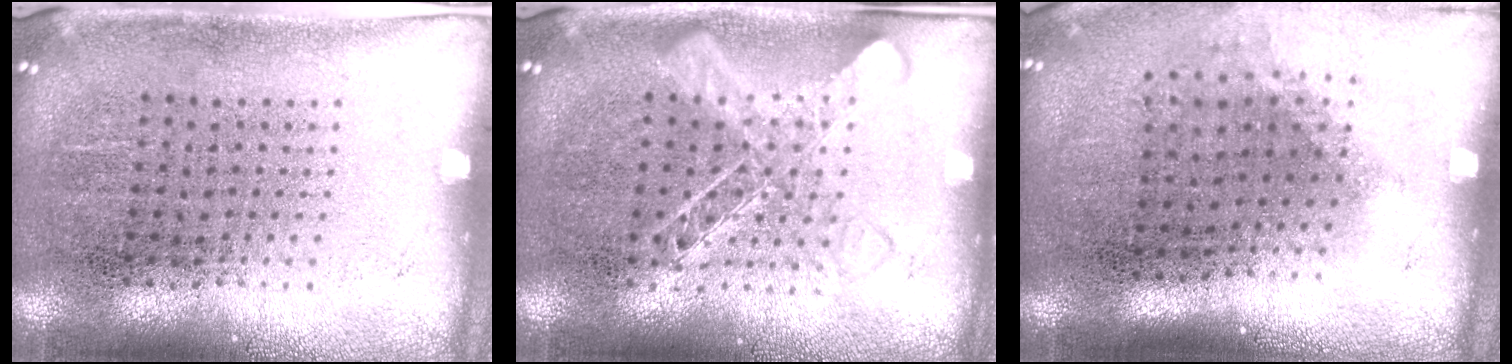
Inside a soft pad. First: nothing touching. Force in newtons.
{"total": 1.3, "press": 1.3, "slide": 0.3}
{"total": 1.2, "press": 0.9, "slide": 0.9}